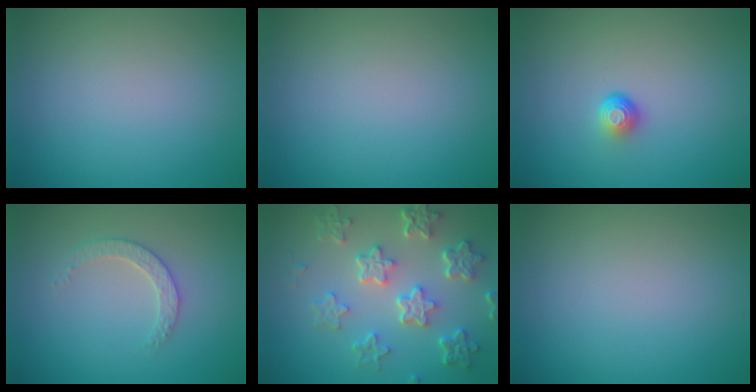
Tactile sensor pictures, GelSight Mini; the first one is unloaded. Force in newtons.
{"total": 0.0}
{"total": 1.5, "press": 0.9, "slide": 1.2}
{"total": 2.2, "press": 2.2, "slide": 0.6}
{"total": 6.0, "press": 4.5, "slide": 4.0}
{"total": 0.0}